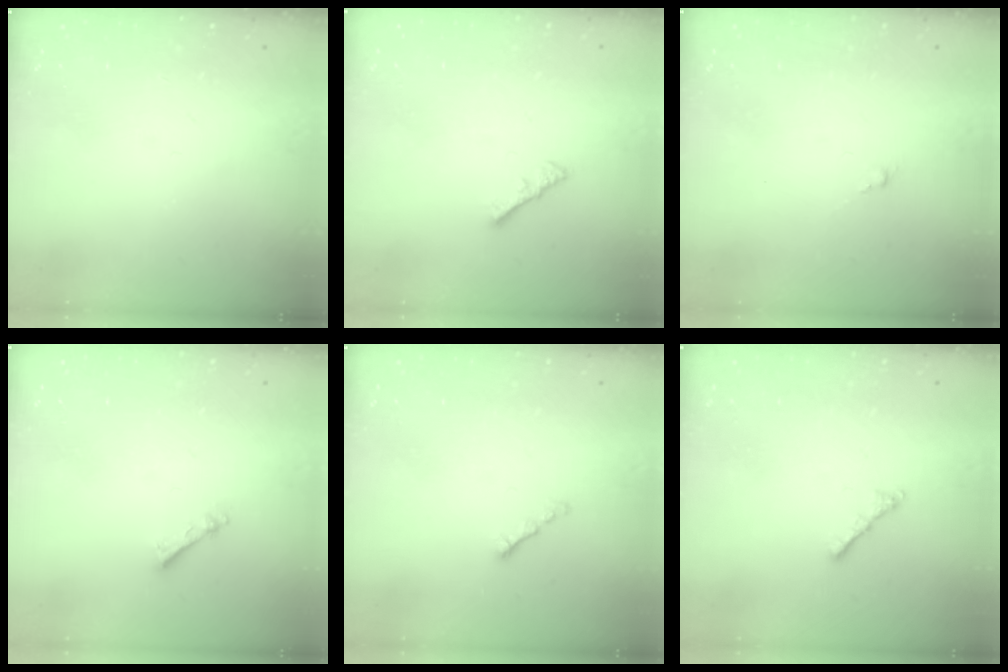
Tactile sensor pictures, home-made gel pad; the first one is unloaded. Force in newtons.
{"total": 1.1, "press": 1.1, "slide": 0.4}
{"total": 0.5, "press": 0.4, "slide": 0.4}
{"total": 2.5, "press": 2.5, "slide": 0.3}
{"total": 0.8, "press": 0.6, "slide": 0.4}
{"total": 2.1, "press": 2.0, "slide": 0.6}